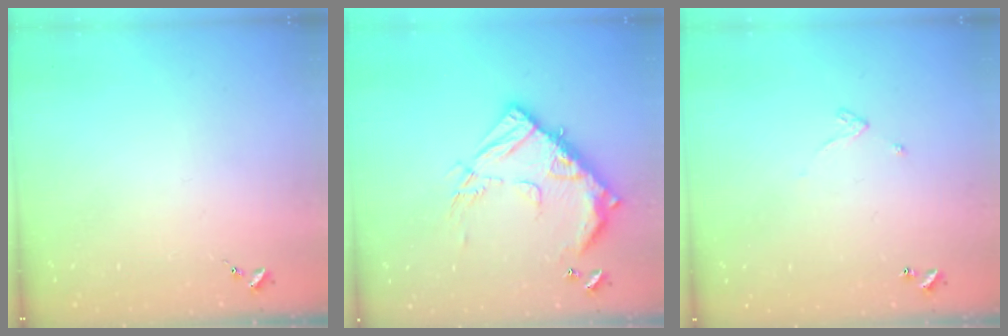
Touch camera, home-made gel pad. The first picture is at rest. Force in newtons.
{"total": 17.8, "press": 17.7, "slide": 1.9}
{"total": 3.2, "press": 3.1, "slide": 0.3}